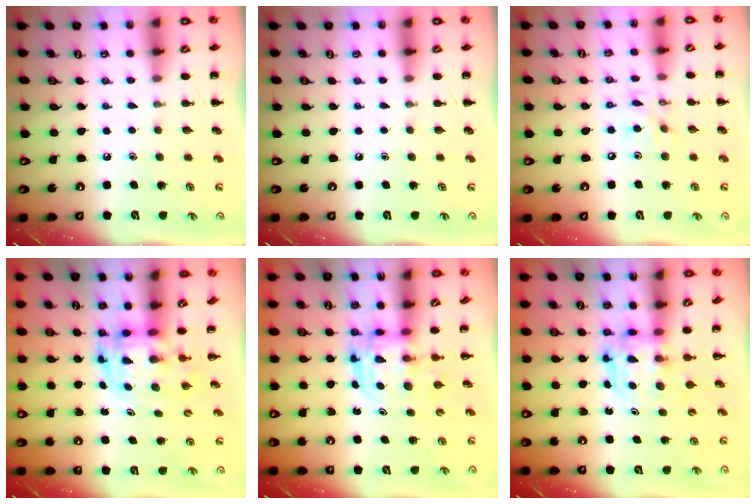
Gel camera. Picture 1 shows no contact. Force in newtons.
{"total": 0.0}
{"total": 9.2, "press": 9.1, "slide": 1.1}
{"total": 3.0, "press": 3.0, "slide": 0.6}
{"total": 3.0, "press": 3.0, "slide": 0.3}
{"total": 3.8, "press": 3.7, "slide": 0.2}